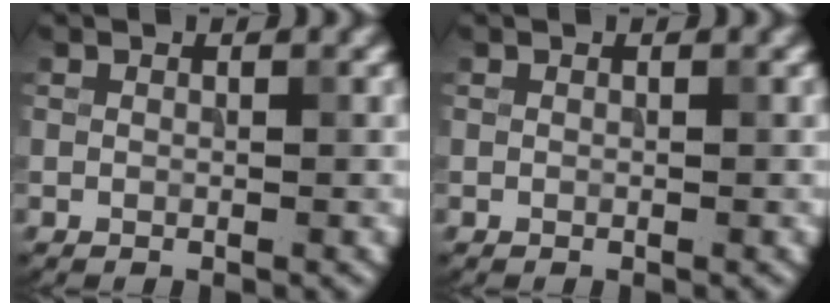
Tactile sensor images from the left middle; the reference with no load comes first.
{"total": 0.0}